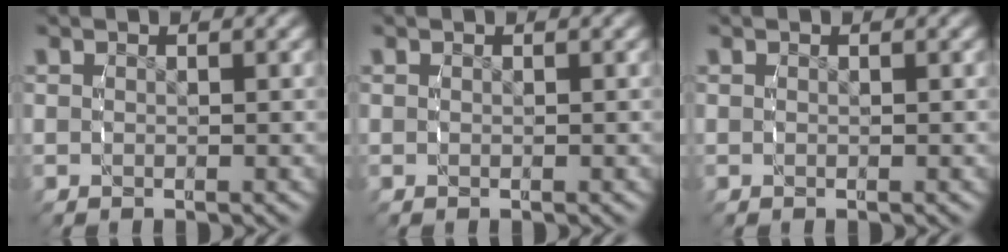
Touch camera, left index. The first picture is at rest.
{"total": 0.0}
{"total": 0.0}